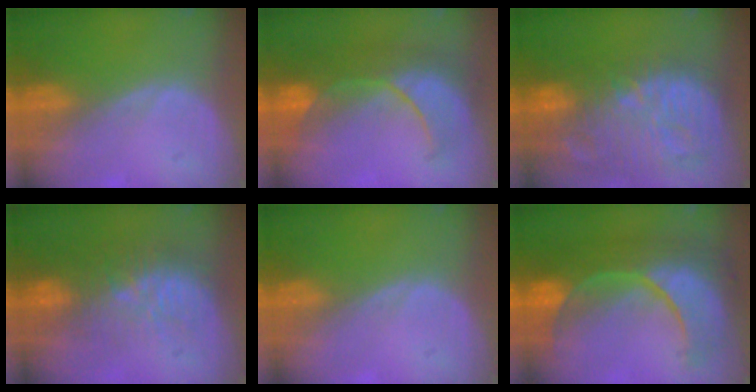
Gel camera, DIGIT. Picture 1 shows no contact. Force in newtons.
{"total": 8.6, "press": 8.5, "slide": 1.4}
{"total": 14.5, "press": 12.6, "slide": 7.2}
{"total": 9.3, "press": 8.6, "slide": 3.6}
{"total": 0.0}
{"total": 12.5, "press": 12.4, "slide": 1.4}